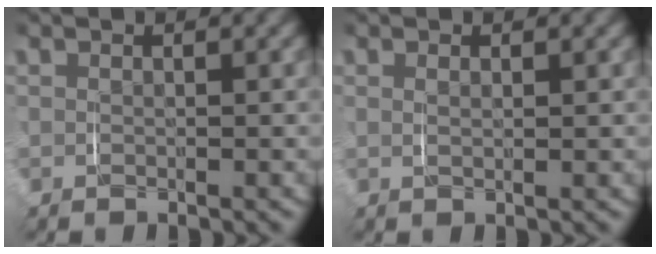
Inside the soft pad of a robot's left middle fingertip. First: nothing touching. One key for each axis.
{"total": 0.8, "fx": 0.5, "fy": -0.1, "fz": 0.6, "tx": -0.011, "ty": -0.002, "tz": 0.010}